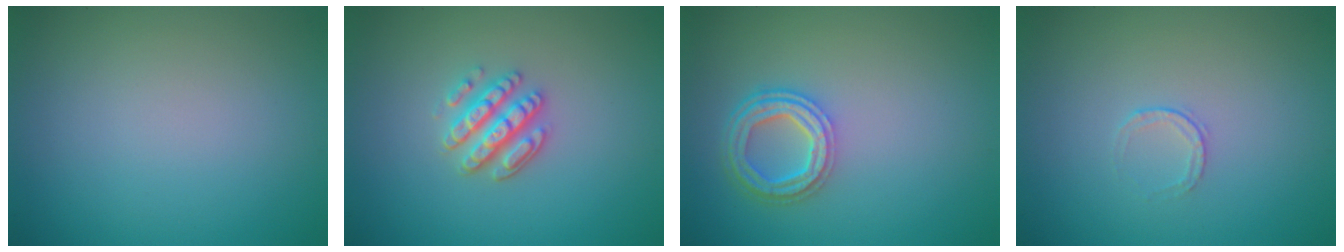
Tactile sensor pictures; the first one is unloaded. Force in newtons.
{"total": 3.4, "press": 3.0, "slide": 1.5}
{"total": 4.3, "press": 3.3, "slide": 2.8}
{"total": 0.7, "press": 0.5, "slide": 0.5}